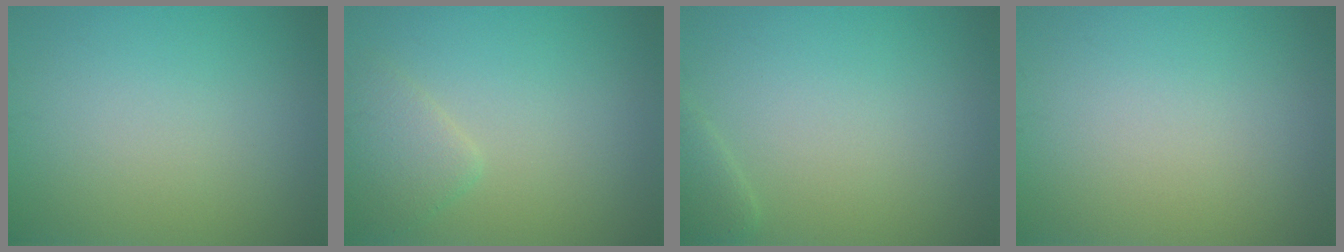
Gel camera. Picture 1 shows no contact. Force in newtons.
{"total": 2.2, "press": 2.2, "slide": 0.1}
{"total": 1.3, "press": 1.3, "slide": 0.0}
{"total": 0.0}